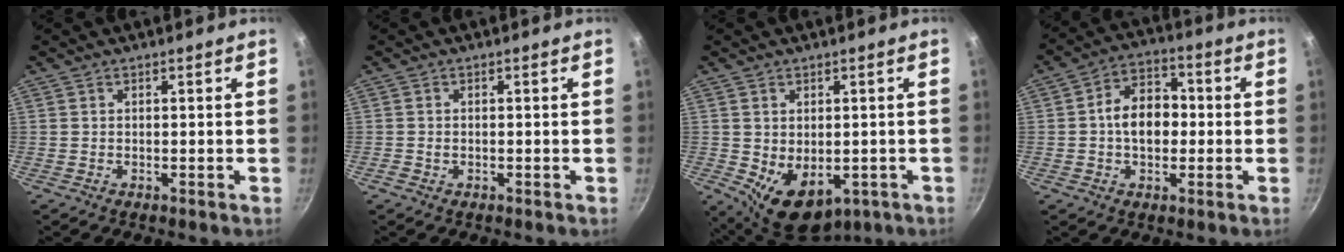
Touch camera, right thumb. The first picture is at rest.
{"total": 0.7, "force": [-0.2, 0.6, 0.4], "torque": [-0.008, 0.001, -0.005]}
{"total": 9.5, "force": [-1.8, 6.5, 6.7], "torque": [-0.083, -0.013, -0.003]}
{"total": 9.9, "force": [-0.4, 7.1, 6.8], "torque": [-0.070, 0.025, -0.017]}